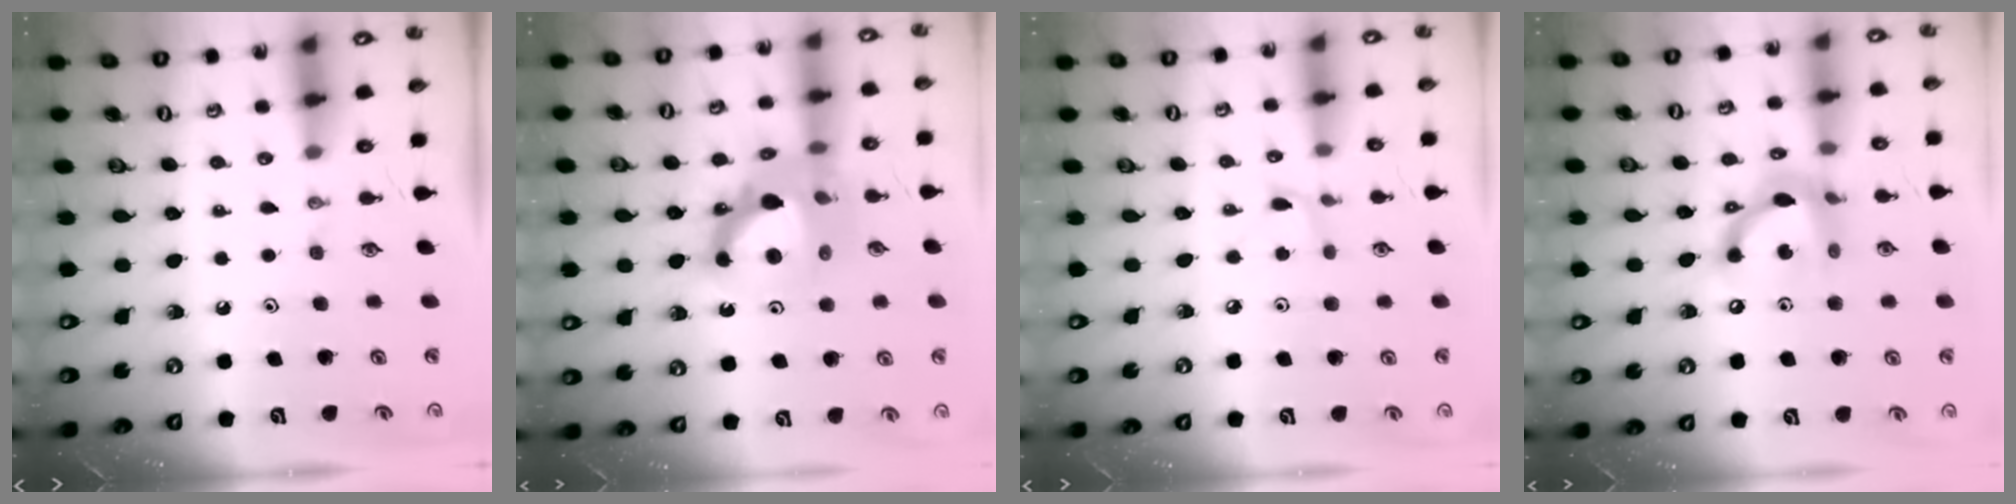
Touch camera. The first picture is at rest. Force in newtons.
{"total": 13.6, "press": 13.5, "slide": 1.7}
{"total": 3.0, "press": 2.9, "slide": 0.4}
{"total": 13.5, "press": 13.4, "slide": 1.0}